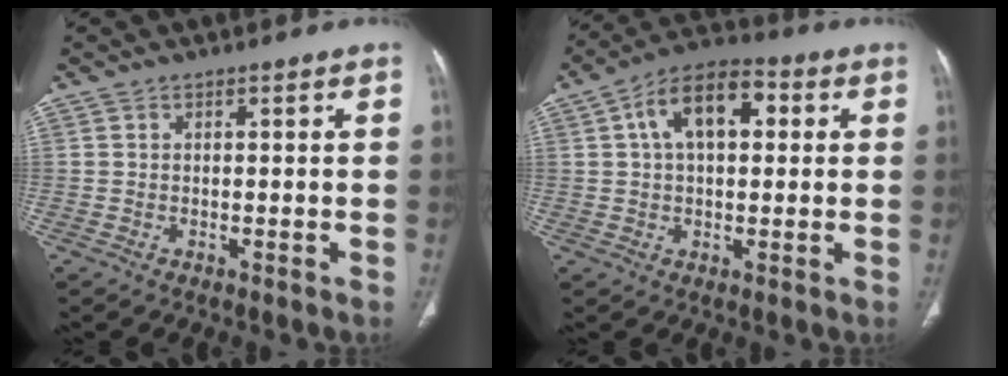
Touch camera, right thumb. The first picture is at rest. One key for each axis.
{"total": 12.1, "fx": 3.0, "fy": 6.9, "fz": 9.5, "tx": -0.141, "ty": 0.023, "tz": 0.041}